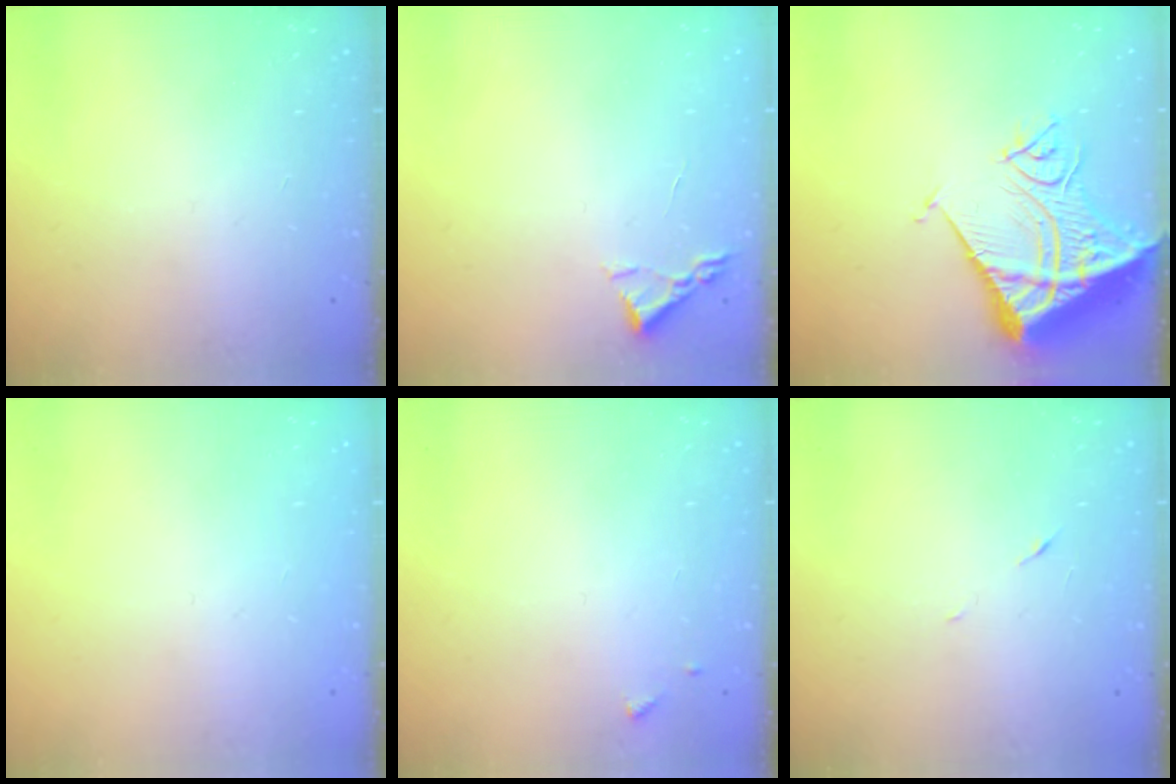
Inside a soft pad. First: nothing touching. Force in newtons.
{"total": 2.2, "press": 2.2, "slide": 0.3}
{"total": 16.9, "press": 16.7, "slide": 2.3}
{"total": 0.0}
{"total": 5.1, "press": 5.1, "slide": 0.5}
{"total": 5.0, "press": 4.8, "slide": 1.4}